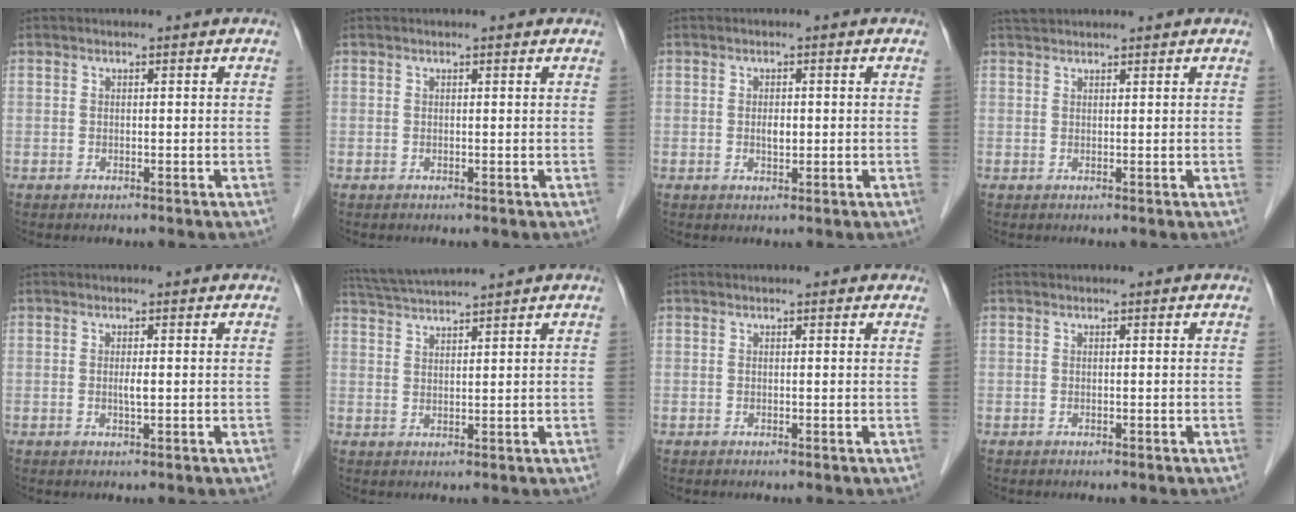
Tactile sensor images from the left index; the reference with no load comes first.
{"total": 0.5, "force": [0.5, 0.1, 0.2], "torque": [-0.008, 0.003, 0.005]}
{"total": 1.6, "force": [0.0, 0.6, 1.5], "torque": [-0.028, 0.000, 0.000]}
{"total": 2.7, "force": [2.6, 0.2, 0.7], "torque": [-0.012, 0.025, 0.047]}
{"total": 1.2, "force": [0.0, 0.1, 1.2], "torque": [-0.025, -0.001, -0.001]}
{"total": 6.6, "force": [6.1, -1.6, 2.1], "torque": [-0.042, 0.021, 0.109]}
{"total": 1.0, "force": [0.8, 0.4, 0.5], "torque": [-0.009, 0.004, 0.004]}
{"total": 0.0}